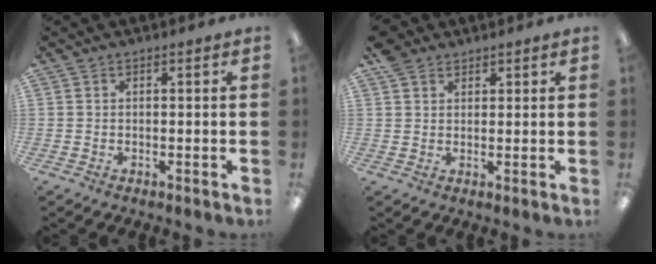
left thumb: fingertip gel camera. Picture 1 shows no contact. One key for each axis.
{"total": 4.1, "fx": 2.8, "fy": 2.8, "fz": 1.0, "tx": -0.030, "ty": 0.002, "tz": 0.057}